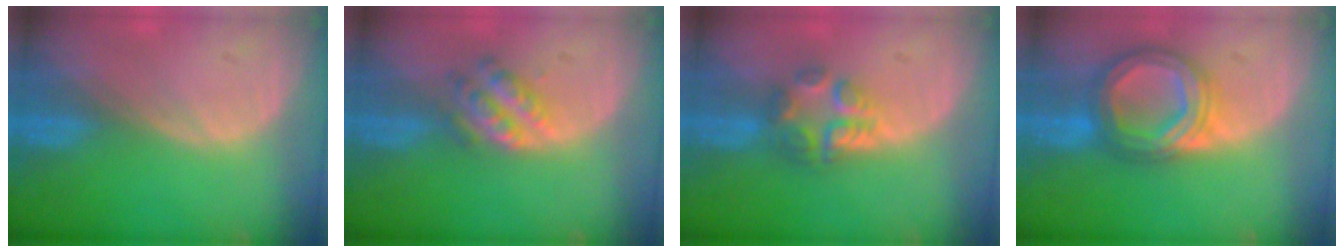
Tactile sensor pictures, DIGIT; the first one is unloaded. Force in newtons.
{"total": 4.9, "press": 4.7, "slide": 1.6}
{"total": 6.0, "press": 5.2, "slide": 3.1}
{"total": 8.5, "press": 8.5, "slide": 0.6}